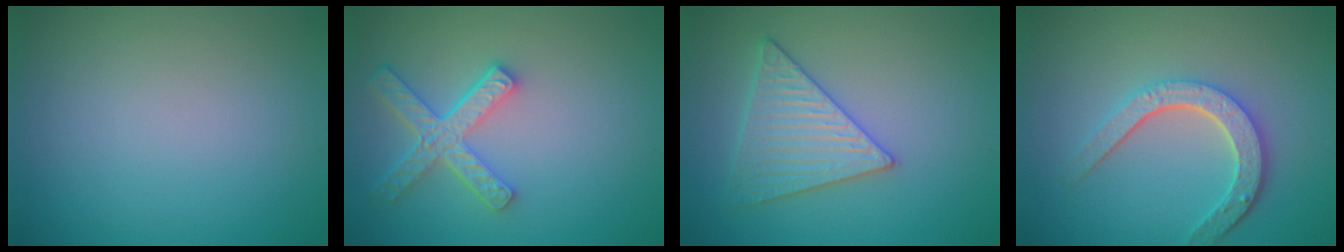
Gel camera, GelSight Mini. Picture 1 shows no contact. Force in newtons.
{"total": 4.5, "press": 3.8, "slide": 2.5}
{"total": 3.9, "press": 3.6, "slide": 1.3}
{"total": 4.4, "press": 3.4, "slide": 2.8}